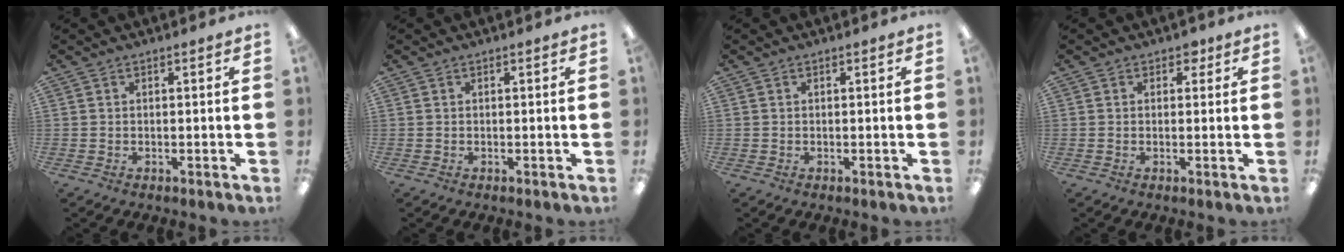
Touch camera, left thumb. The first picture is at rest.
{"total": 0.0}
{"total": 0.0}
{"total": 2.0, "force": [0.8, 1.4, 1.2], "torque": [-0.006, -0.001, 0.011]}